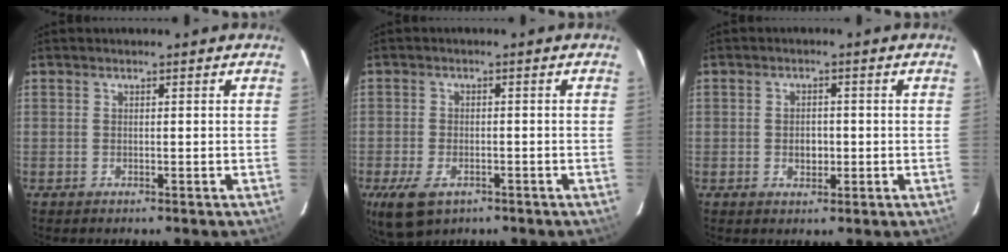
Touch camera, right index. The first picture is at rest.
{"total": 7.8, "force": [-4.2, 4.4, 4.9], "torque": [-0.116, -0.023, -0.073]}
{"total": 2.8, "force": [-0.5, 2.1, 1.8], "torque": [-0.030, 0.002, -0.006]}